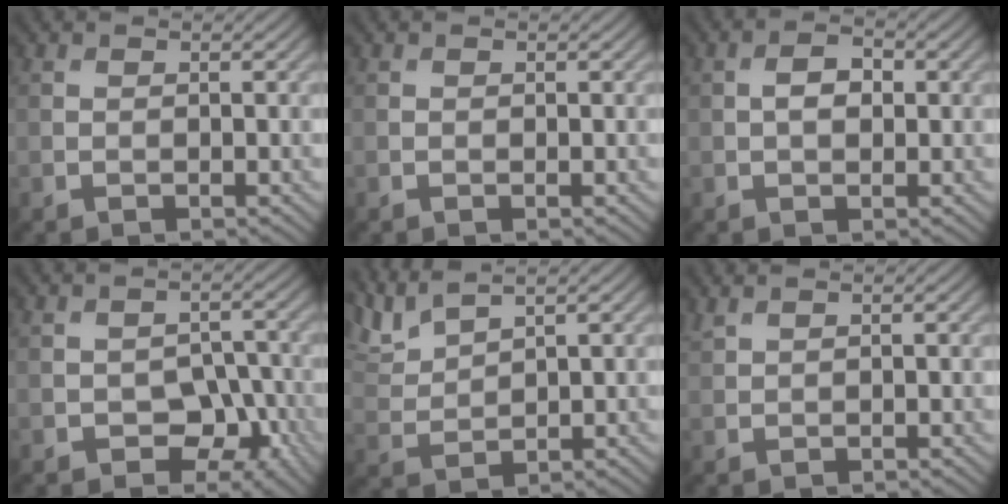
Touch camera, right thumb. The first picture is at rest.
{"total": 0.0}
{"total": 2.8, "force": [0.2, 1.7, 2.2], "torque": [-0.041, 0.002, 0.002]}
{"total": 5.9, "force": [-2.5, 4.0, 3.6], "torque": [-0.048, -0.006, -0.043]}
{"total": 5.1, "force": [4.1, 1.1, 2.9], "torque": [-0.082, 0.016, 0.091]}
{"total": 1.1, "force": [1.0, 0.1, 0.4], "torque": [-0.018, 0.006, 0.024]}